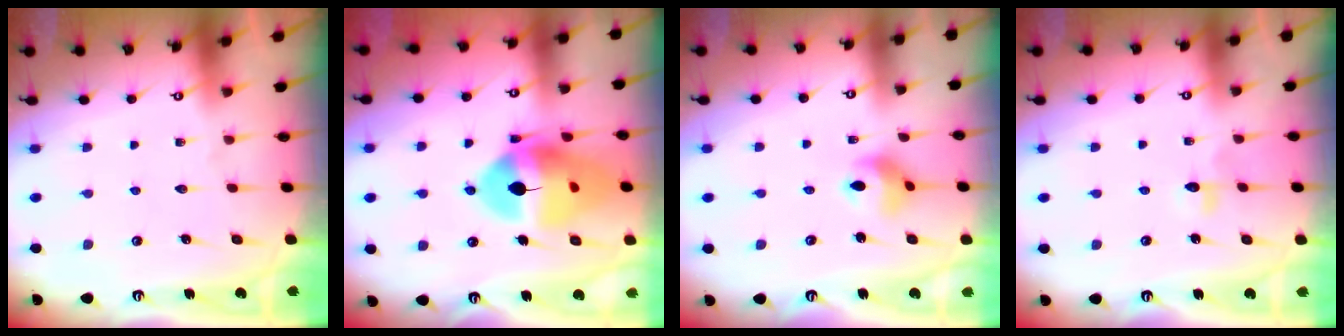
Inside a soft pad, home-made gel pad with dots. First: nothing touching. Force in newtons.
{"total": 17.8, "press": 17.7, "slide": 1.7}
{"total": 6.5, "press": 6.5, "slide": 0.5}
{"total": 3.1, "press": 3.0, "slide": 0.7}